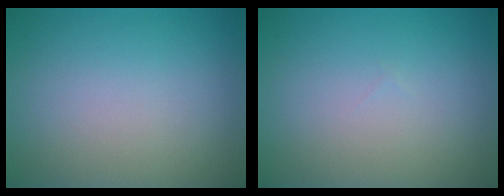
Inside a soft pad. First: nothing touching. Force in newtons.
{"total": 0.0}